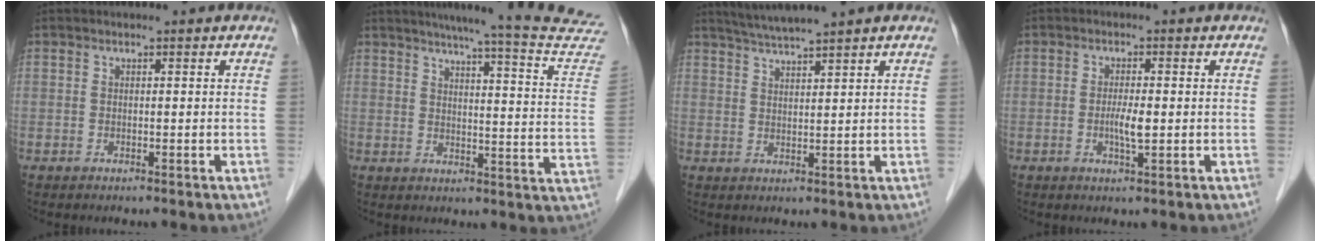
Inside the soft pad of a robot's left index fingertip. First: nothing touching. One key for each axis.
{"total": 22.1, "fx": 20.5, "fy": -1.1, "fz": 8.2, "tx": -0.107, "ty": -0.091, "tz": 0.227}
{"total": 5.3, "fx": 4.6, "fy": -1.1, "fz": 2.3, "tx": -0.046, "ty": 0.014, "tz": 0.086}
{"total": 3.0, "fx": -0.4, "fy": 0.4, "fz": 2.9, "tx": -0.058, "ty": -0.004, "tz": -0.008}